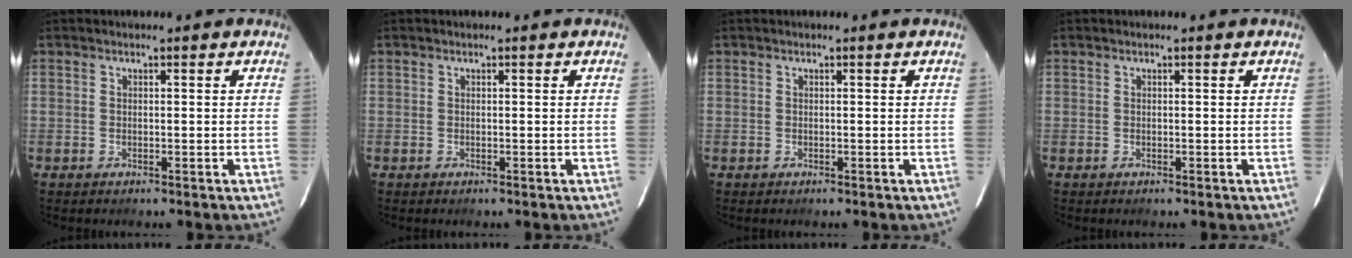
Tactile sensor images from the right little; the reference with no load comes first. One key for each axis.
{"total": 0.0}
{"total": 0.0}
{"total": 0.0}